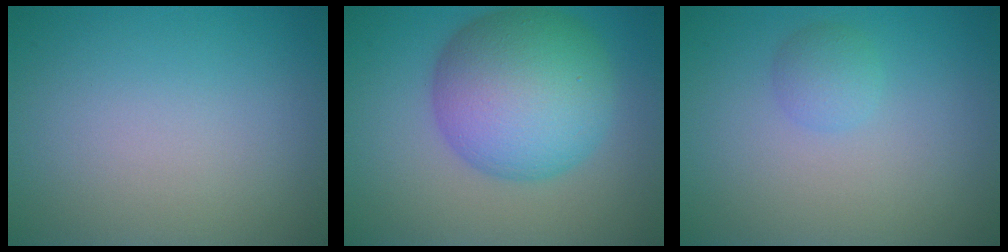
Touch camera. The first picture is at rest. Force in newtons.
{"total": 10.5, "press": 10.5, "slide": 0.3}
{"total": 1.5, "press": 1.5, "slide": 0.0}